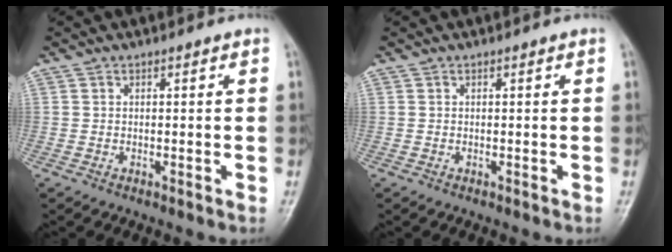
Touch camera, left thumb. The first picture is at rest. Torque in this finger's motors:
{"motor_torque": [0.01, -0.01, -0.04, 0.04, 0.00]}